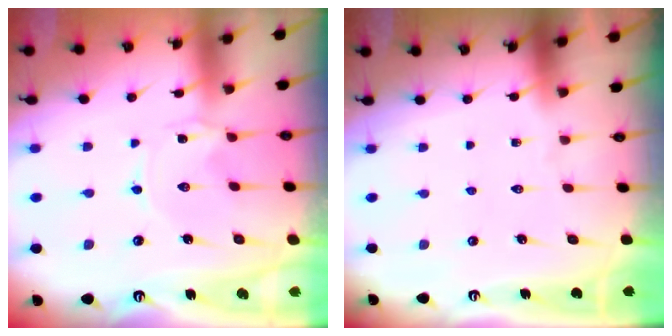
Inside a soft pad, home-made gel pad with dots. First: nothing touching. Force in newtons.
{"total": 0.0}